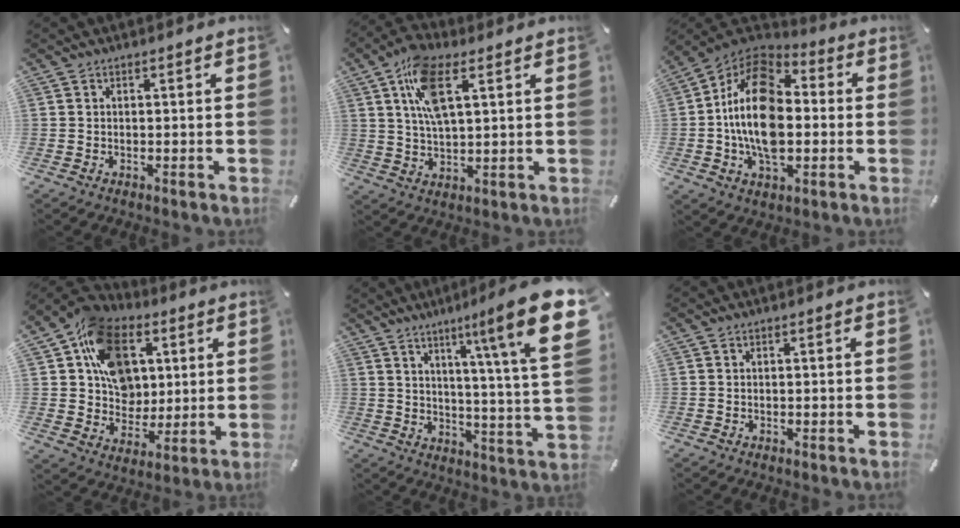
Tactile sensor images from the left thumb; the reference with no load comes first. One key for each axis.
{"total": 11.5, "fx": 5.0, "fy": 4.8, "fz": 9.2, "tx": -0.183, "ty": -0.001, "tz": 0.086}
{"total": 18.2, "fx": -1.9, "fy": 11.6, "fz": 13.9, "tx": -0.288, "ty": 0.010, "tz": -0.043}
{"total": 15.3, "fx": 4.7, "fy": 12.6, "fz": 7.3, "tx": -0.131, "ty": -0.008, "tz": 0.096}
{"total": 18.8, "fx": 9.1, "fy": 1.8, "fz": 16.3, "tx": -0.242, "ty": -0.069, "tz": 0.122}
{"total": 0.0}